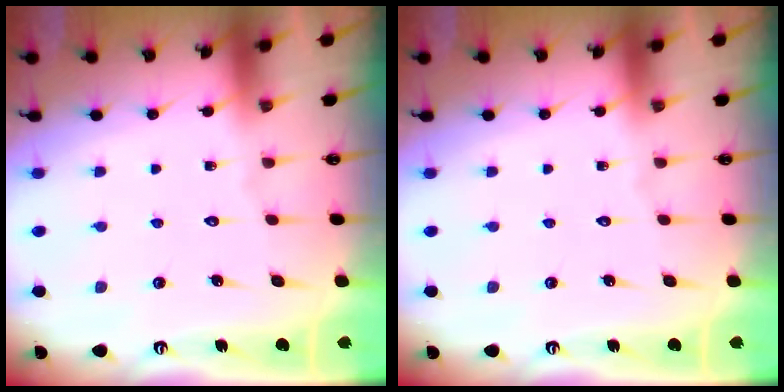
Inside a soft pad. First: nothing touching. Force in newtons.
{"total": 0.0}